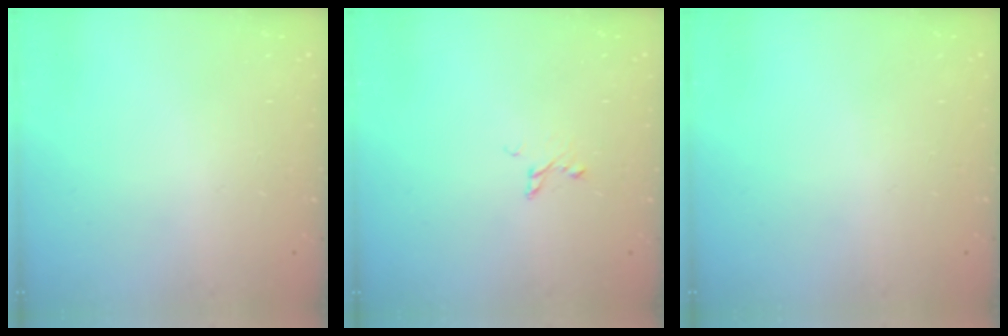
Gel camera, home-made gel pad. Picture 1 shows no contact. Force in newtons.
{"total": 3.1, "press": 3.1, "slide": 0.4}
{"total": 0.0}